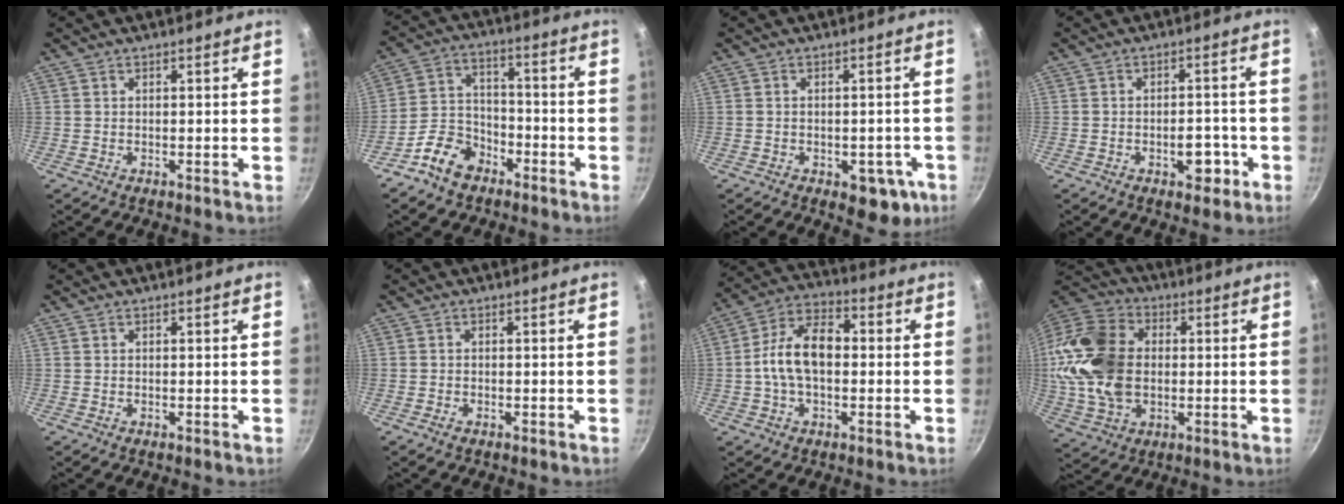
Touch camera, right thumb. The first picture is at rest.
{"total": 9.5, "force": [-6.2, 6.1, 3.9], "torque": [-0.043, 0.061, -0.122]}
{"total": 7.8, "force": [-3.0, 4.6, 5.5], "torque": [-0.031, 0.015, -0.027]}
{"total": 5.5, "force": [-2.3, 3.2, 3.8], "torque": [-0.025, 0.018, -0.028]}
{"total": 0.0}
{"total": 1.1, "force": [-0.7, 0.6, 0.6], "torque": [-0.015, 0.003, -0.015]}
{"total": 12.2, "force": [-0.3, 7.4, 9.6], "torque": [-0.150, 0.039, -0.021]}
{"total": 18.9, "force": [0.4, 13.4, 13.3], "torque": [-0.245, 0.019, 0.004]}